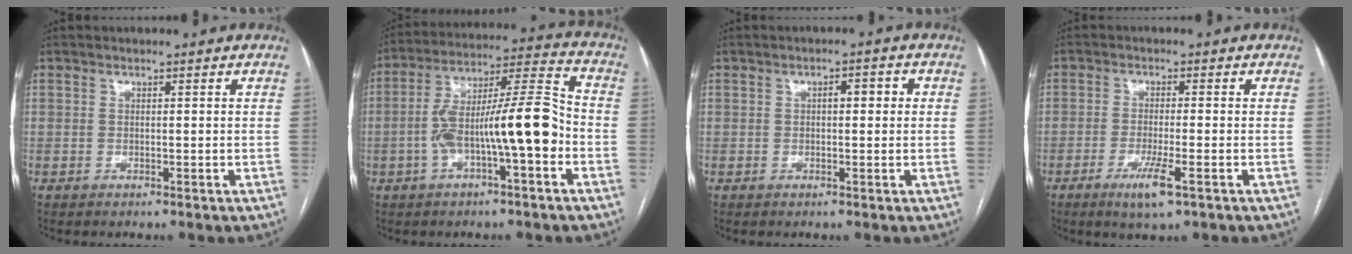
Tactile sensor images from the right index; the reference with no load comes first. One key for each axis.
{"total": 14.4, "fx": -3.6, "fy": 2.3, "fz": 13.7, "tx": -0.242, "ty": 0.032, "tz": -0.058}
{"total": 2.4, "fx": 0.4, "fy": 0.8, "fz": 2.3, "tx": -0.035, "ty": 0.013, "tz": 0.004}
{"total": 5.0, "fx": -2.5, "fy": 0.2, "fz": 4.3, "tx": -0.082, "ty": -0.012, "tz": -0.044}